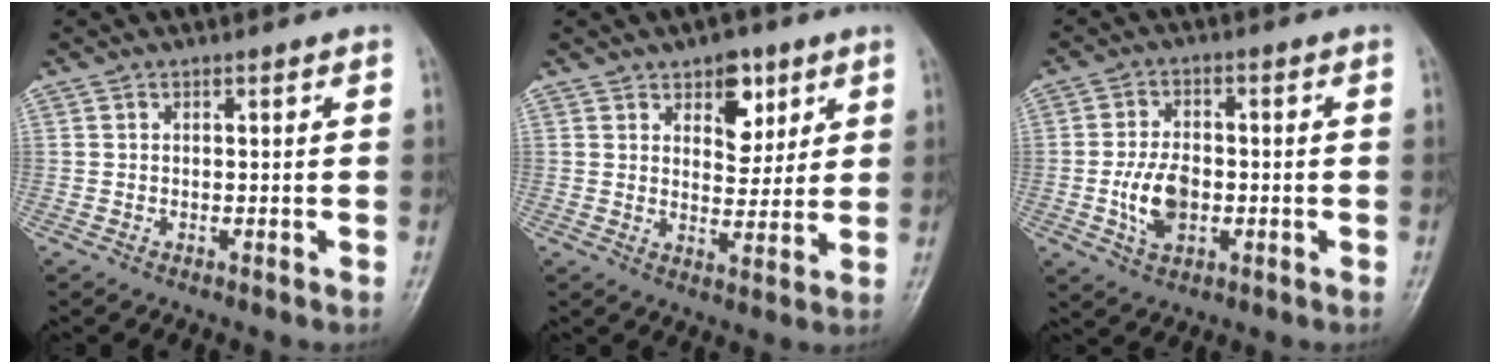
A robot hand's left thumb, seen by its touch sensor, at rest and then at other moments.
{"total": 7.7, "force": [4.0, 4.7, 4.6], "torque": [-0.030, -0.020, 0.057]}
{"total": 8.0, "force": [-1.5, 5.0, 6.0], "torque": [-0.104, 0.006, -0.025]}